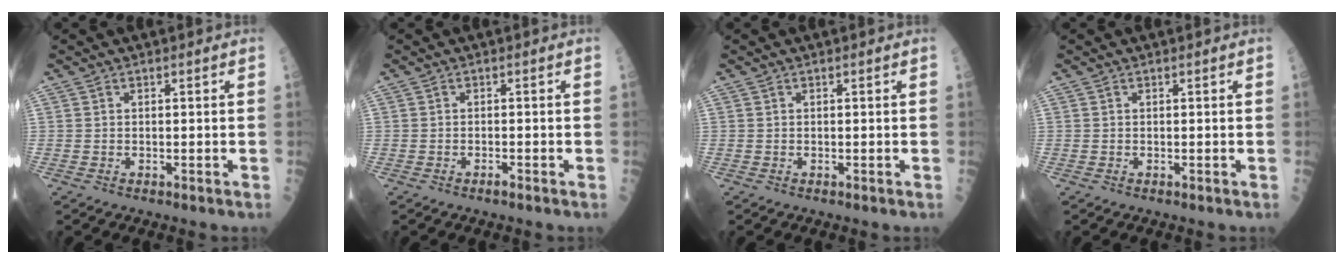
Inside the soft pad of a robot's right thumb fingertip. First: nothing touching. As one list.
[{"total": 0.7, "force": [-0.5, -0.1, 0.4], "torque": [-0.011, 0.000, -0.009]}, {"total": 0.0}, {"total": 0.0}]